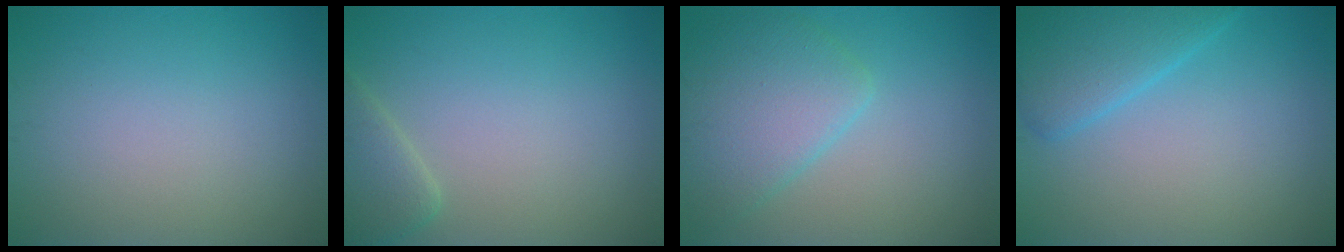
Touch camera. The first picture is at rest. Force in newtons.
{"total": 2.6, "press": 2.5, "slide": 0.3}
{"total": 5.2, "press": 5.2, "slide": 0.2}
{"total": 4.1, "press": 4.0, "slide": 0.2}